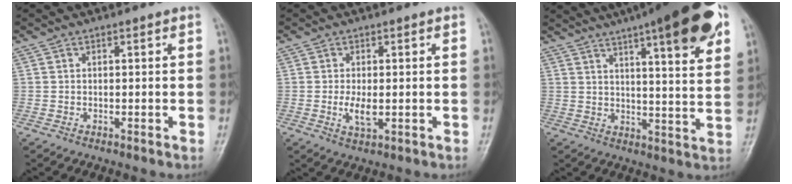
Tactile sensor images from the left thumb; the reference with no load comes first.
{"total": 3.9, "force": [-0.5, 1.8, 3.4], "torque": [-0.065, -0.005, -0.009]}
{"total": 21.6, "force": [12.1, 4.6, 17.3], "torque": [-0.231, -0.020, 0.162]}